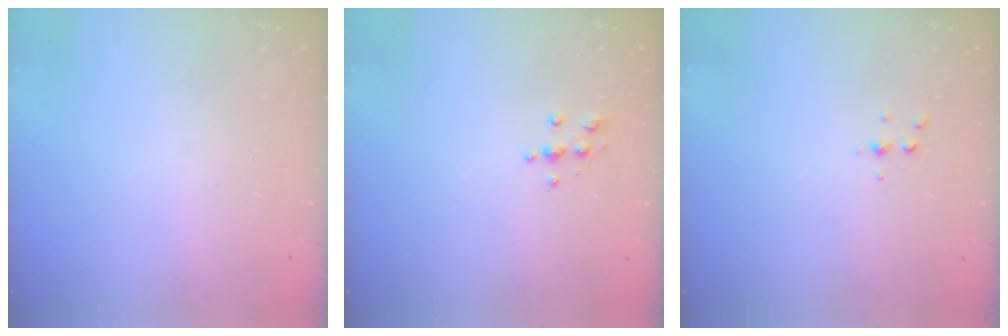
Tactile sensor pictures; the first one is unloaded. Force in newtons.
{"total": 3.9, "press": 3.8, "slide": 0.4}
{"total": 3.1, "press": 3.1, "slide": 0.5}